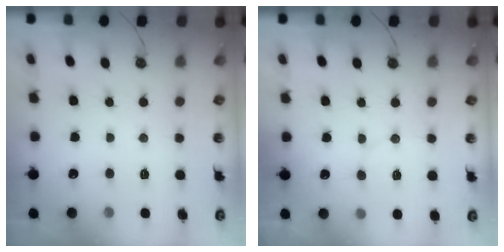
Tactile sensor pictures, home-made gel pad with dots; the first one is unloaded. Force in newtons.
{"total": 7.1, "press": 7.0, "slide": 1.2}